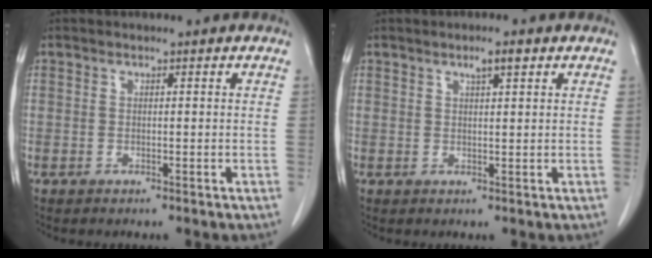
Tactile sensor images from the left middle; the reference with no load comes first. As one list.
[{"total": 2.0, "force": [1.2, 0.3, 1.6], "torque": [-0.029, 0.002, 0.020]}]